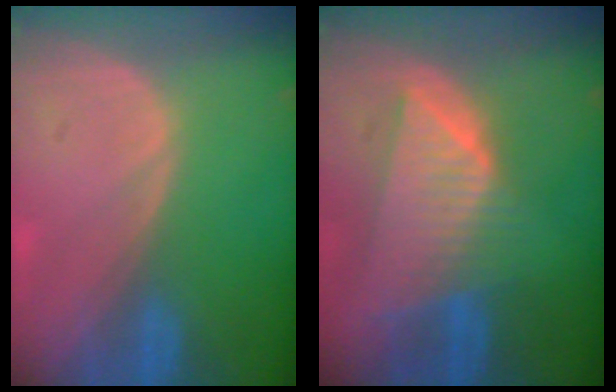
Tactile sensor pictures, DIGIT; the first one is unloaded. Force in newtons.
{"total": 8.8, "press": 7.9, "slide": 3.7}